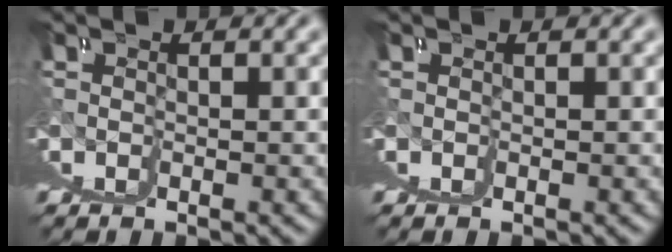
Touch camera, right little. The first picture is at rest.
{"total": 0.0}